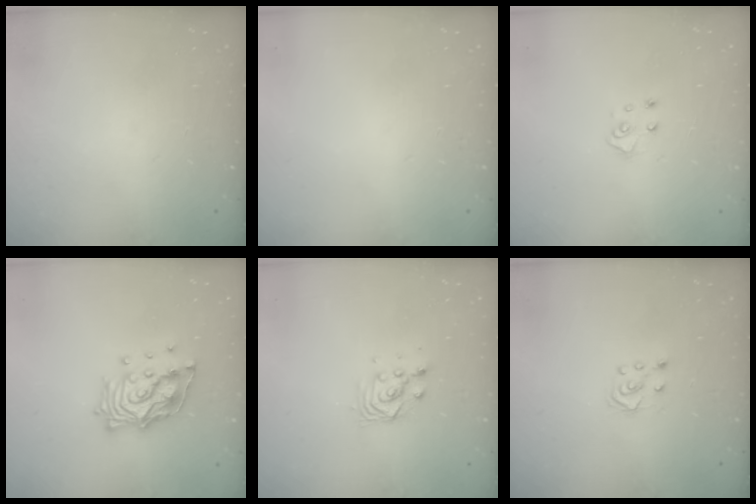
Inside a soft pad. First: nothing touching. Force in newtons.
{"total": 0.0}
{"total": 5.1, "press": 5.1, "slide": 0.5}
{"total": 15.1, "press": 15.0, "slide": 1.8}
{"total": 2.9, "press": 2.8, "slide": 0.8}
{"total": 4.2, "press": 4.2, "slide": 0.3}